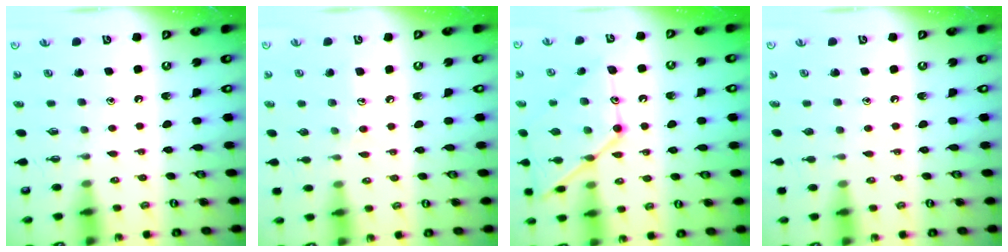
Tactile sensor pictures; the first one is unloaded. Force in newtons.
{"total": 6.0, "press": 6.0, "slide": 0.5}
{"total": 18.0, "press": 17.9, "slide": 1.5}
{"total": 0.0}